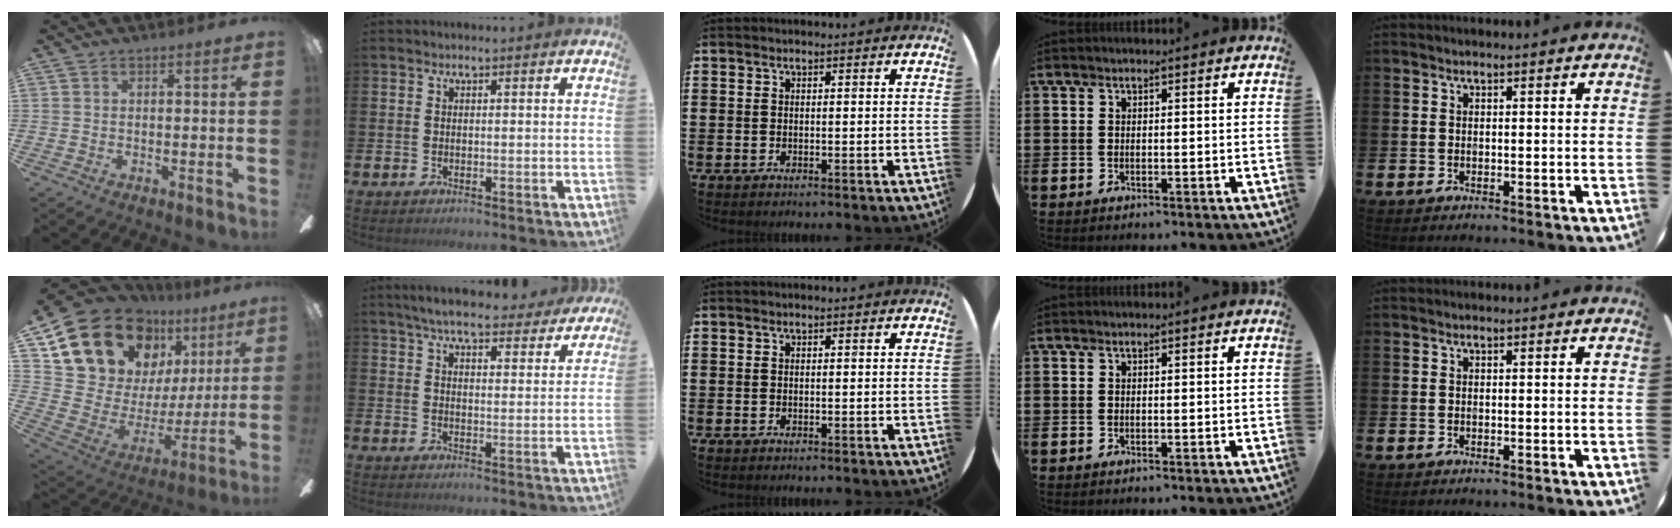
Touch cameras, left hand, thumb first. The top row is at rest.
{"thumb": {"total": 19.5, "force": [13.5, 11.6, 7.8], "torque": [-0.158, -0.089, 0.264]}, "index": {"total": 6.7, "force": [6.3, 1.1, 2.0], "torque": [-0.045, -0.033, 0.108]}}